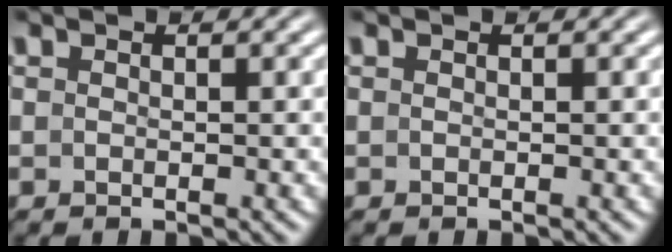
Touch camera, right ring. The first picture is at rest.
{"total": 0.0}